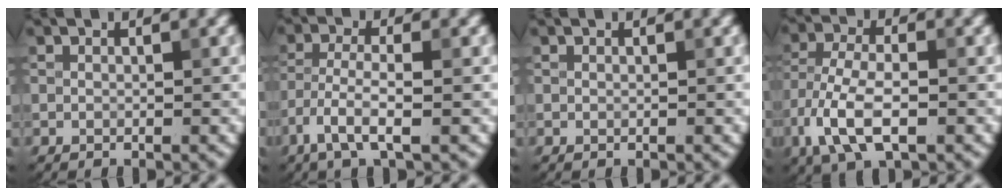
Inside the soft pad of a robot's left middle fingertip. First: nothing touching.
{"total": 3.9, "force": [-2.1, 0.8, 3.1], "torque": [-0.066, -0.001, -0.048]}
{"total": 0.0}
{"total": 6.9, "force": [-3.0, 3.2, 5.4], "torque": [-0.113, -0.001, -0.066]}